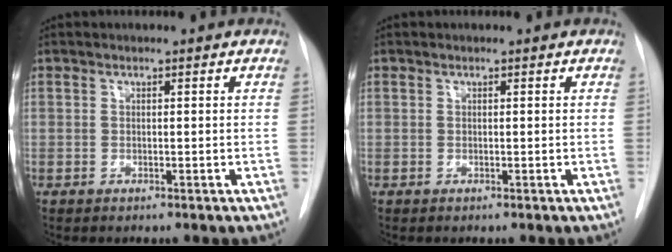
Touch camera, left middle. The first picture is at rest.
{"total": 0.0}